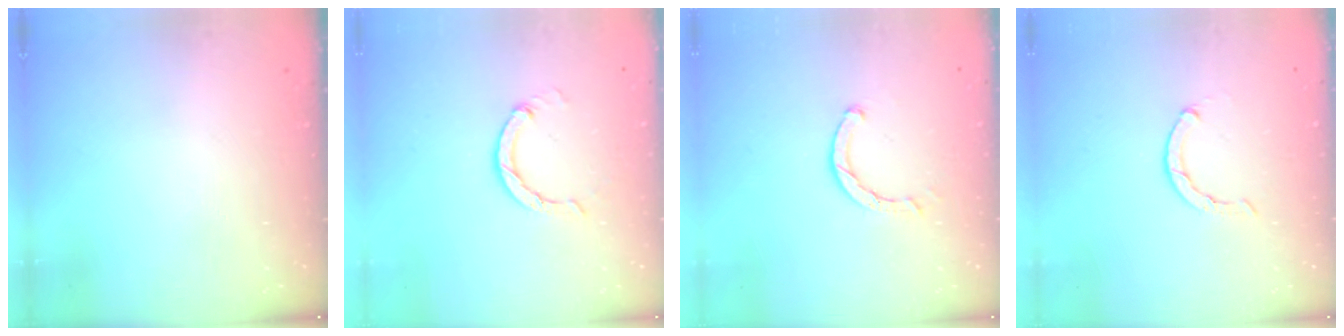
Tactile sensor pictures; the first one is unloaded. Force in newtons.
{"total": 4.4, "press": 4.3, "slide": 0.5}
{"total": 1.6, "press": 1.6, "slide": 0.2}
{"total": 0.7, "press": 0.6, "slide": 0.2}